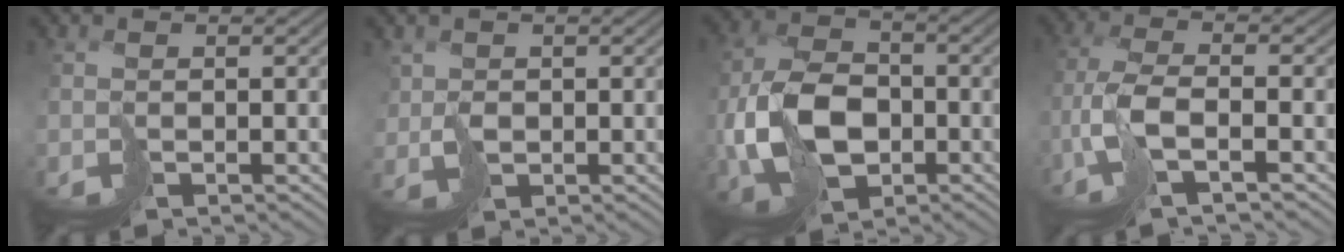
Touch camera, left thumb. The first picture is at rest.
{"total": 2.1, "force": [0.7, 1.8, 0.6], "torque": [-0.018, -0.008, 0.014]}
{"total": 10.3, "force": [-1.8, 7.1, 7.3], "torque": [-0.178, -0.011, -0.044]}
{"total": 5.9, "force": [-1.9, 1.5, 5.4], "torque": [-0.115, 0.002, -0.055]}